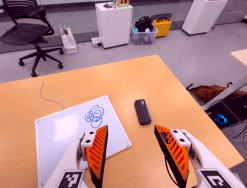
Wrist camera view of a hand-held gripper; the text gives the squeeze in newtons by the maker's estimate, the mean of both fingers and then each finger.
{"total": 0.0}